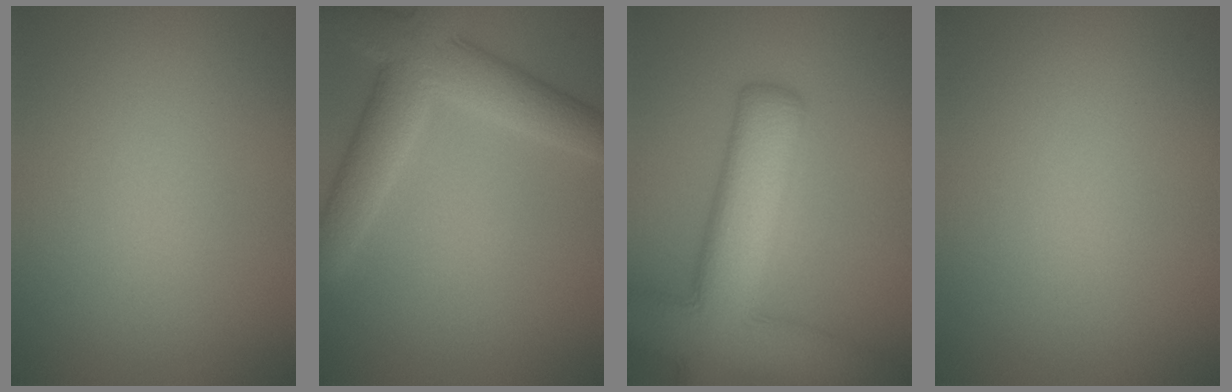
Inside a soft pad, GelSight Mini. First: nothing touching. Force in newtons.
{"total": 6.3, "press": 6.3, "slide": 0.2}
{"total": 11.0, "press": 10.9, "slide": 0.7}
{"total": 0.0}